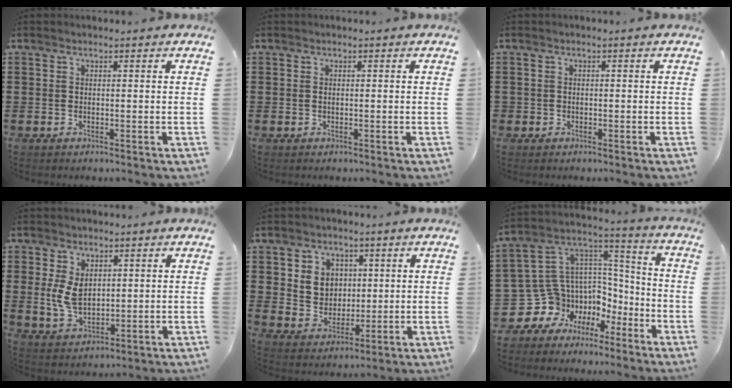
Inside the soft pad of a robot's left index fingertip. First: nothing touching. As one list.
[{"total": 0.0}, {"total": 0.6, "force": [-0.3, 0.5, 0.0], "torque": [-0.002, 0.001, -0.008]}, {"total": 5.9, "force": [1.3, 3.8, 4.2], "torque": [-0.102, 0.005, 0.021]}, {"total": 5.0, "force": [1.7, 4.7, 0.9], "torque": [-0.034, 0.008, 0.029]}, {"total": 8.8, "force": [-4.2, 7.7, -0.2], "torque": [-0.042, -0.028, -0.065]}]